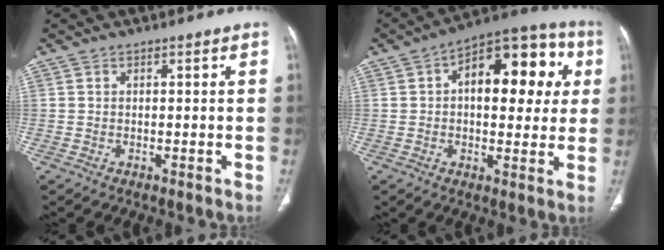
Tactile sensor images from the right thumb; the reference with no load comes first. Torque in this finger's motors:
{"motor_torque": [-0.76, 1.30, 0.70, 0.56, 0.11]}